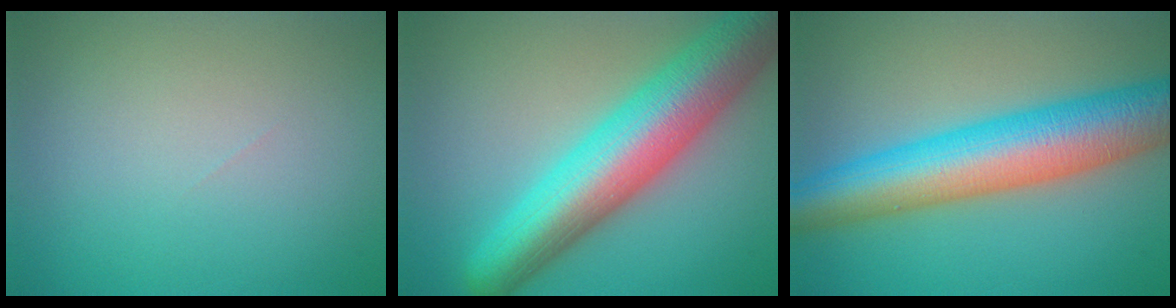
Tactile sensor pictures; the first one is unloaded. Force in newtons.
{"total": 10.9, "press": 10.9, "slide": 0.3}
{"total": 10.4, "press": 10.4, "slide": 0.2}